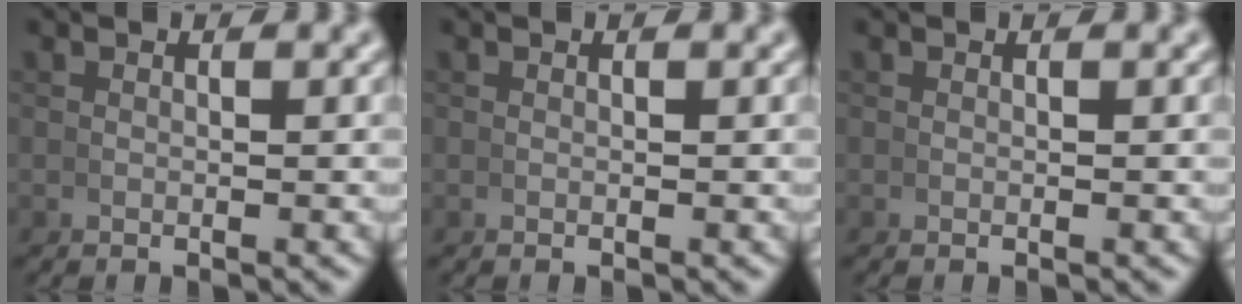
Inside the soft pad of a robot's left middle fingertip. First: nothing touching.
{"total": 0.0}
{"total": 0.0}